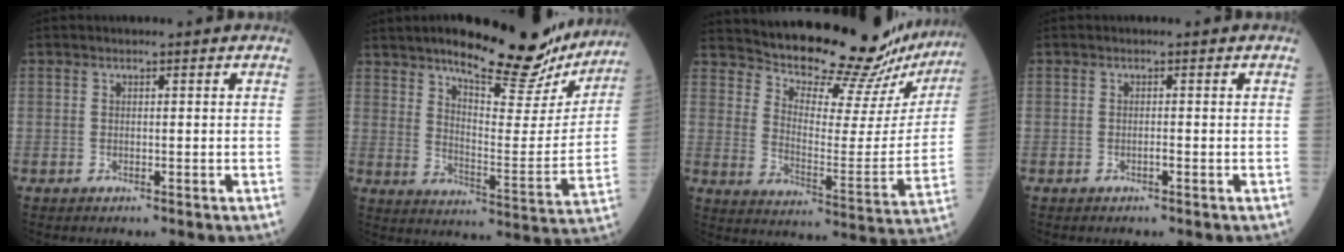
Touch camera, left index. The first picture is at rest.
{"total": 20.6, "force": [16.6, 5.3, 11.0], "torque": [-0.145, -0.024, 0.222]}
{"total": 22.1, "force": [21.3, 2.4, 5.4], "torque": [-0.093, -0.104, 0.271]}
{"total": 0.8, "force": [-0.7, 0.0, 0.3], "torque": [-0.006, -0.004, -0.013]}